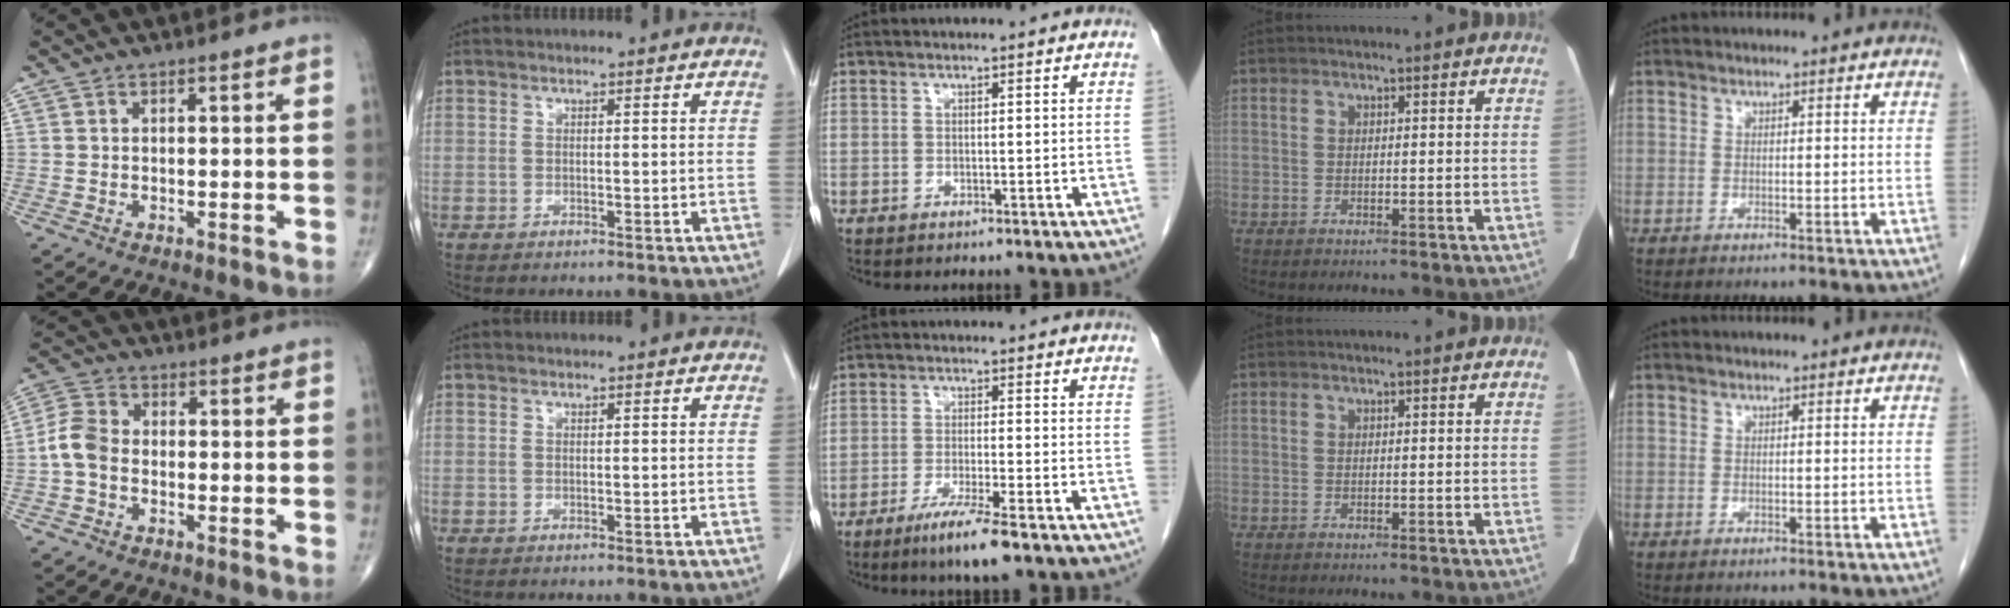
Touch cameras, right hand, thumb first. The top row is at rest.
{"thumb": {"total": 5.7, "force": [-1.2, 4.1, 3.8], "torque": [-0.076, 0.017, -0.036]}, "middle": {"total": 6.5, "force": [-4.2, -0.1, 4.9], "torque": [-0.089, -0.017, -0.075]}}